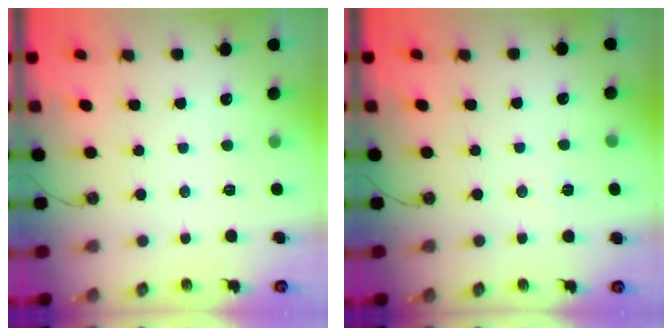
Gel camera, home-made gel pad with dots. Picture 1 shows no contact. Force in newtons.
{"total": 5.7, "press": 5.1, "slide": 2.5}